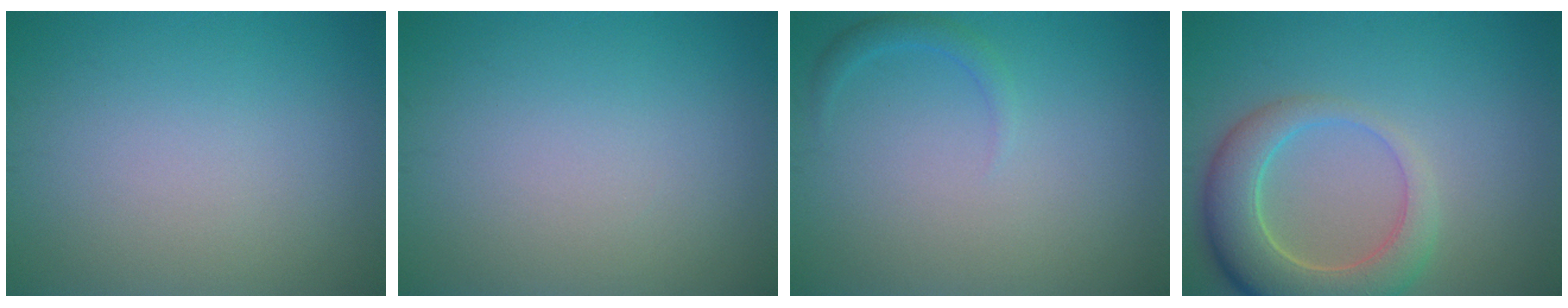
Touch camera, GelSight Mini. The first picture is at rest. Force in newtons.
{"total": 0.0}
{"total": 1.2, "press": 1.2, "slide": 0.1}
{"total": 6.5, "press": 6.4, "slide": 0.7}